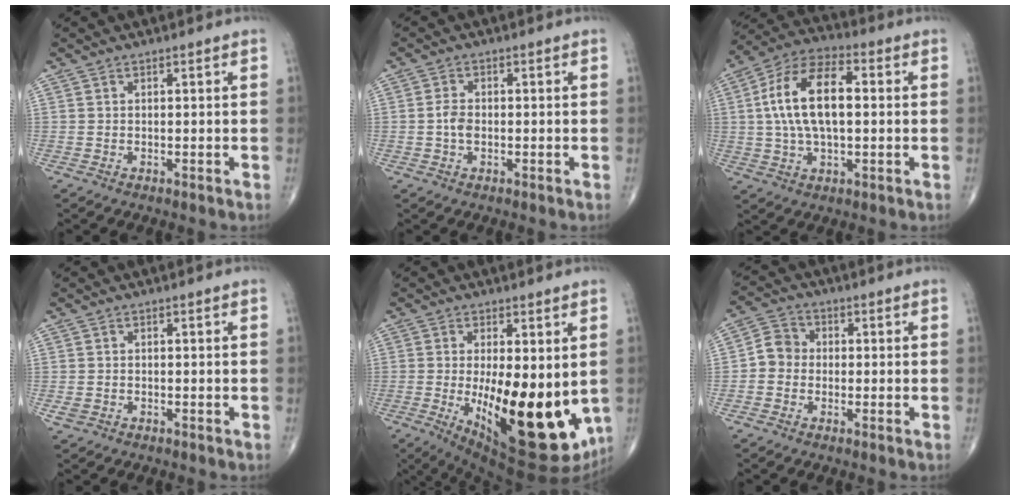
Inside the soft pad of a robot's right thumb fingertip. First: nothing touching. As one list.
[{"total": 2.8, "force": [-0.4, 1.7, 2.1], "torque": [-0.042, 0.006, -0.011]}, {"total": 15.4, "force": [1.5, 7.8, 13.2], "torque": [-0.251, 0.026, 0.023]}, {"total": 1.5, "force": [-0.6, 1.1, 0.7], "torque": [-0.016, 0.002, -0.010]}, {"total": 22.2, "force": [-2.8, 8.5, 20.3], "torque": [-0.268, -0.040, -0.013]}, {"total": 5.0, "force": [-0.8, 4.6, 2.0], "torque": [-0.017, 0.017, -0.028]}]